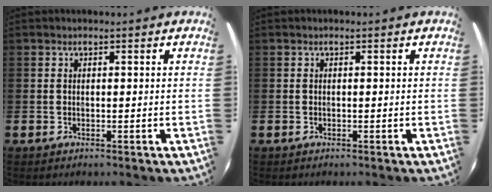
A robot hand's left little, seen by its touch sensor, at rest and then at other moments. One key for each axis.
{"total": 0.0}